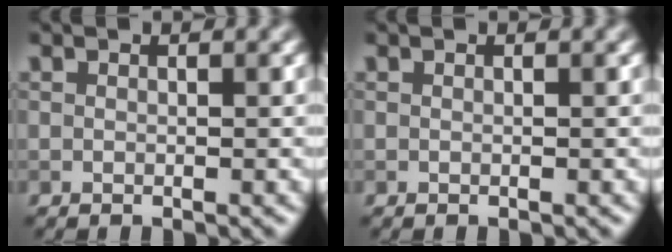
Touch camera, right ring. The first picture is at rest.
{"total": 0.0}